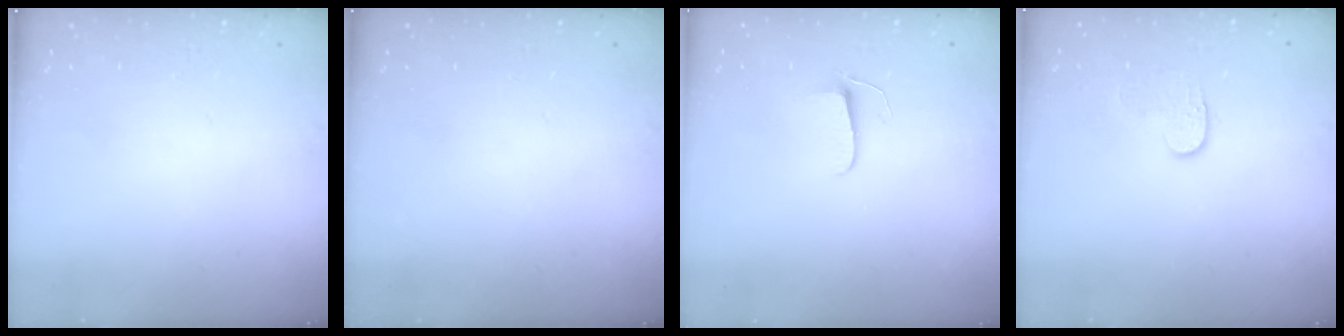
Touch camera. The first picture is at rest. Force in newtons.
{"total": 0.0}
{"total": 5.5, "press": 5.5, "slide": 0.5}
{"total": 3.6, "press": 3.6, "slide": 0.3}